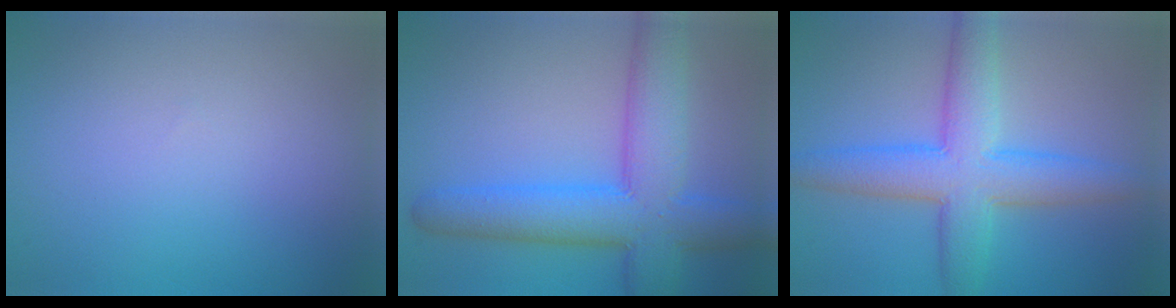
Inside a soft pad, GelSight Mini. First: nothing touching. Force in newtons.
{"total": 9.2, "press": 9.2, "slide": 0.2}
{"total": 7.2, "press": 7.2, "slide": 0.1}